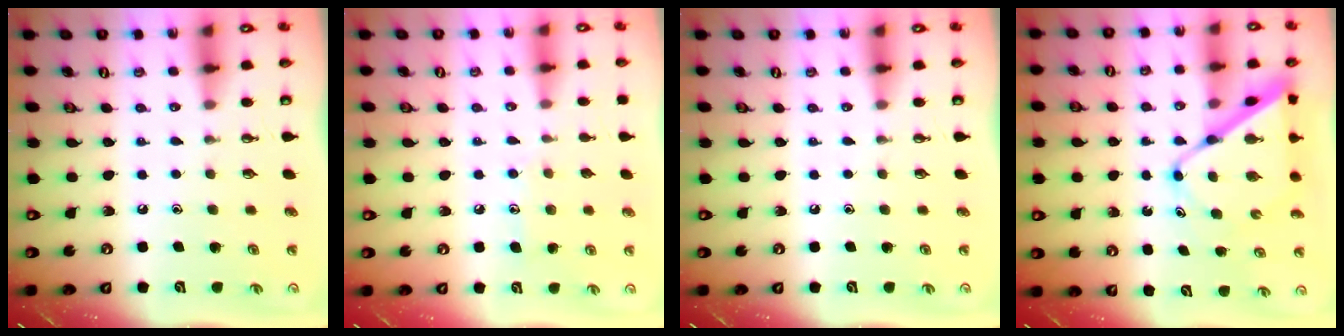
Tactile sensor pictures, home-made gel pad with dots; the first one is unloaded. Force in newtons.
{"total": 7.5, "press": 7.5, "slide": 0.1}
{"total": 0.0}
{"total": 11.7, "press": 11.6, "slide": 1.2}